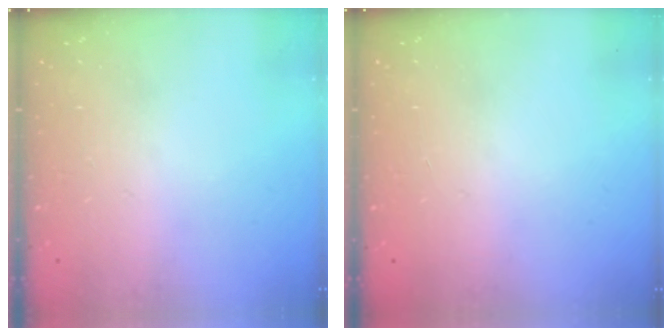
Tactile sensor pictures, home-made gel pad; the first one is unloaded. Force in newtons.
{"total": 0.0}